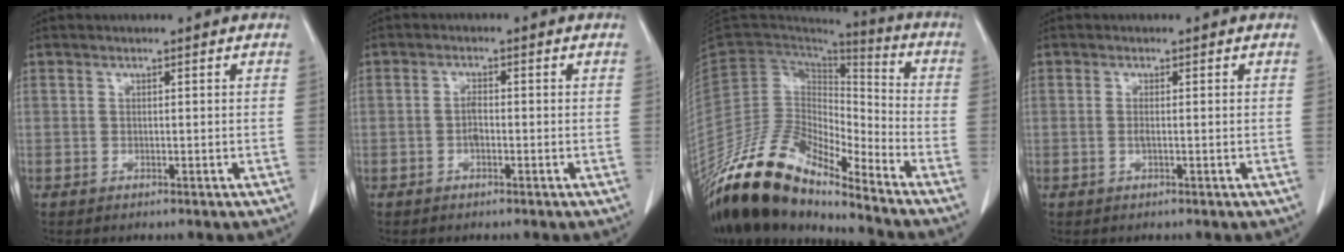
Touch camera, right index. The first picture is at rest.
{"total": 1.6, "force": [-0.5, 0.7, 1.4], "torque": [-0.023, 0.006, -0.008]}
{"total": 17.2, "force": [-14.8, 4.2, 7.8], "torque": [-0.130, 0.031, -0.275]}
{"total": 1.0, "force": [0.0, 0.1, 1.0], "torque": [-0.020, 0.001, 0.001]}